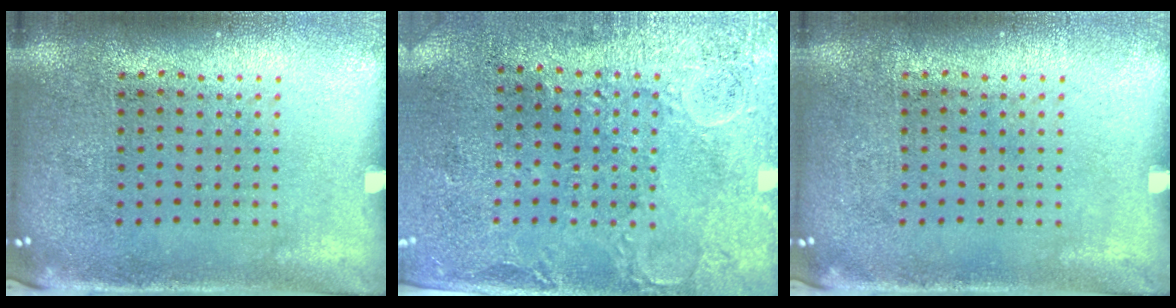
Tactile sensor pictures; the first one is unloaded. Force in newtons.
{"total": 2.9, "press": 2.4, "slide": 1.6}
{"total": 0.0}